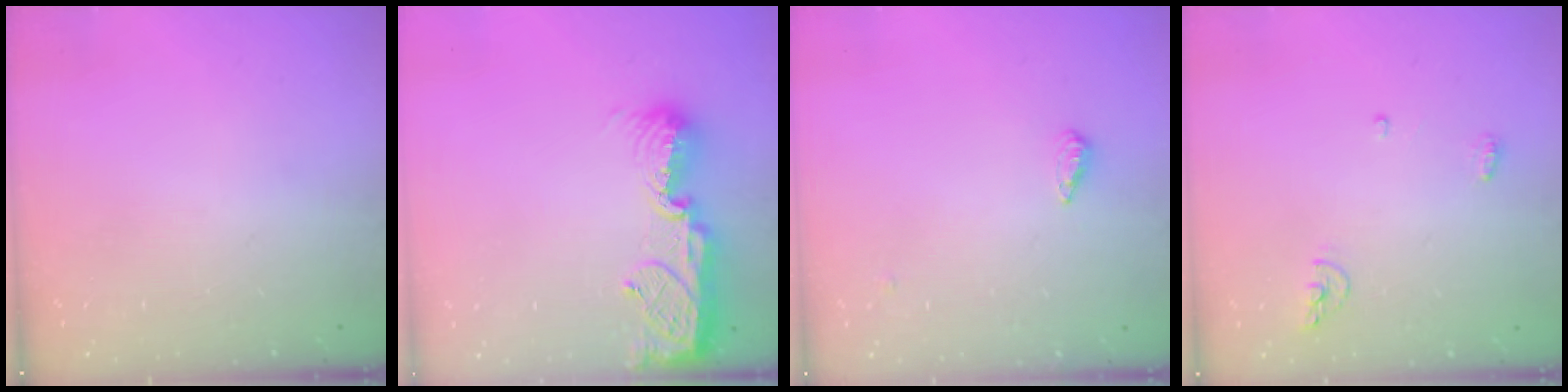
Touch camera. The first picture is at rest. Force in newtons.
{"total": 11.6, "press": 11.5, "slide": 1.1}
{"total": 3.2, "press": 3.1, "slide": 0.3}
{"total": 5.2, "press": 5.0, "slide": 1.2}